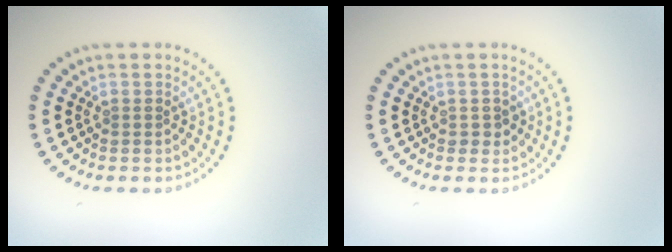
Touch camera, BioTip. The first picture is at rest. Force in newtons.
{"total": 1.0, "press": 1.0, "slide": 0.4}